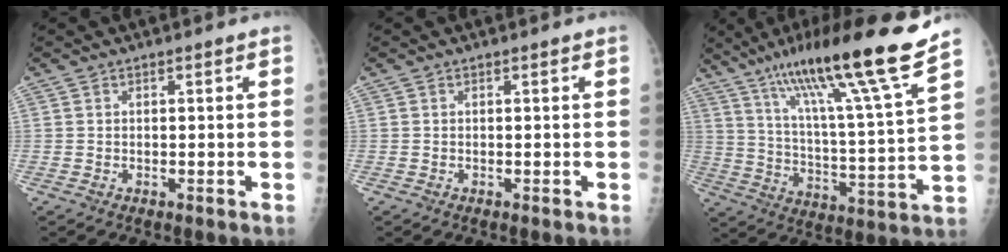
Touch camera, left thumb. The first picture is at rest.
{"total": 0.0}
{"total": 22.2, "force": [15.9, 0.7, 15.5], "torque": [-0.235, -0.064, 0.261]}